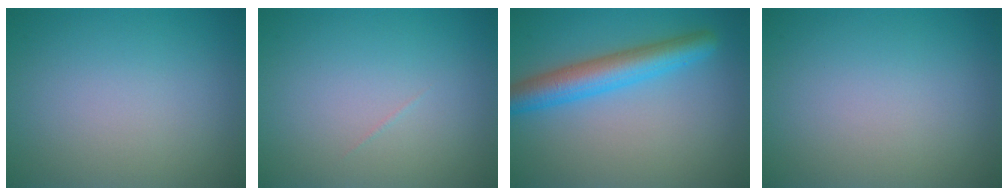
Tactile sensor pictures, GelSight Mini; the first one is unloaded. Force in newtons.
{"total": 0.0}
{"total": 5.0, "press": 5.0, "slide": 0.1}
{"total": 0.0}